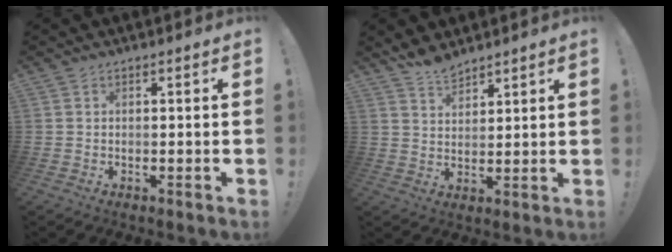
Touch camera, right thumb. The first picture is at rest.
{"total": 5.5, "force": [5.1, 1.6, 1.4], "torque": [-0.028, -0.033, 0.095]}